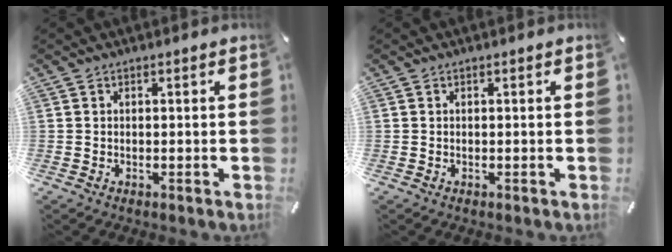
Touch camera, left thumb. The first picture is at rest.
{"total": 0.0}